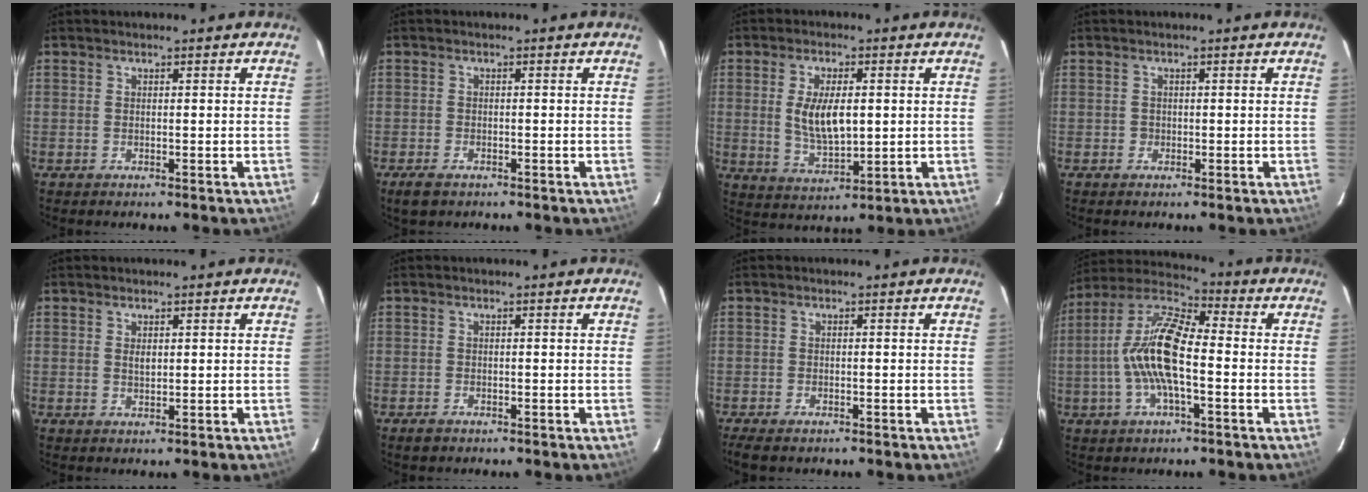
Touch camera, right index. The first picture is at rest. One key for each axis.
{"total": 3.1, "fx": -2.1, "fy": 1.5, "fz": 1.7, "tx": -0.038, "ty": -0.006, "tz": -0.039}
{"total": 8.9, "fx": 0.7, "fy": 4.0, "fz": 8.0, "tx": -0.152, "ty": -0.003, "tz": 0.020}
{"total": 0.9, "fx": -0.3, "fy": 0.8, "fz": 0.0, "tx": 0.004, "ty": 0.001, "tz": -0.004}
{"total": 1.3, "fx": 0.4, "fy": 0.8, "fz": 1.0, "tx": -0.016, "ty": 0.002, "tz": 0.008}
{"total": 1.6, "fx": -1.1, "fy": 0.9, "fz": 0.6, "tx": -0.012, "ty": 0.000, "tz": -0.018}
{"total": 4.2, "fx": -3.2, "fy": 1.6, "fz": 2.2, "tx": -0.057, "ty": -0.014, "tz": -0.057}
{"total": 14.1, "fx": -2.2, "fy": 4.6, "fz": 13.2, "tx": -0.262, "ty": 0.009, "tz": -0.051}